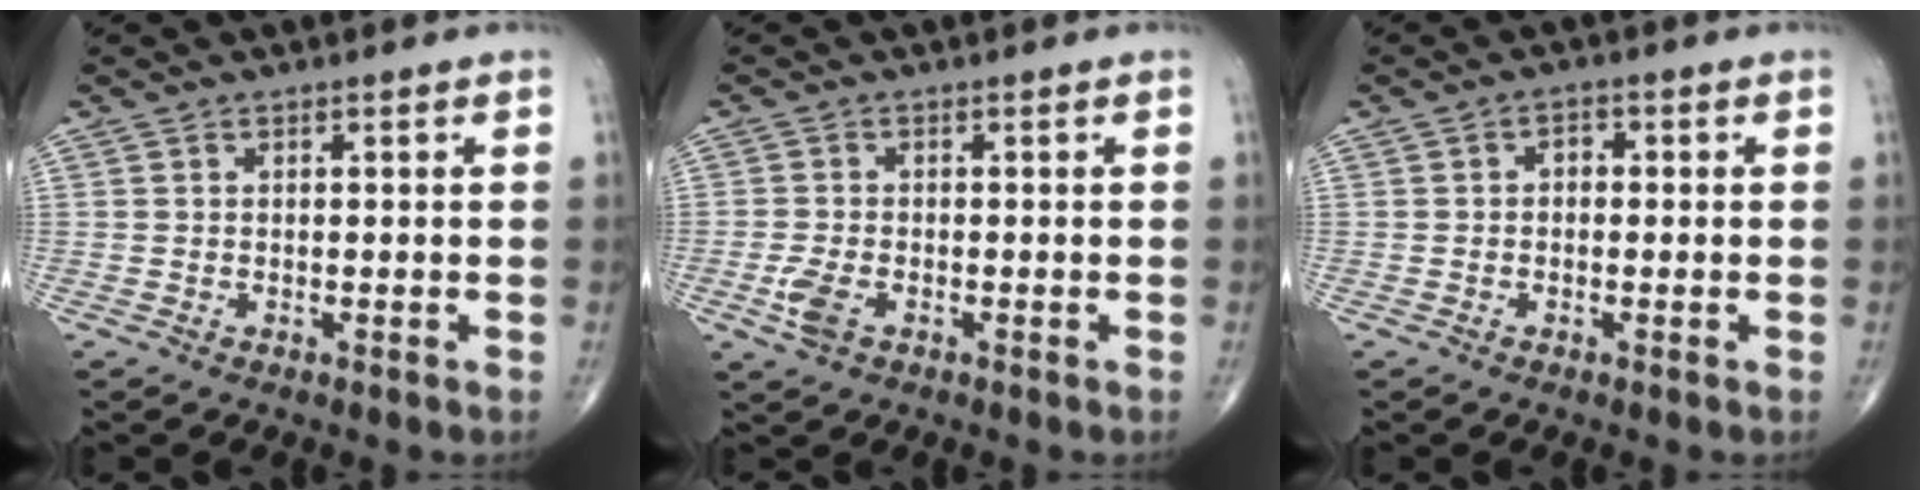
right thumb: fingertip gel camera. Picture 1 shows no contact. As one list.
[{"total": 3.5, "force": [-1.3, 1.9, 2.6], "torque": [-0.061, 0.001, -0.026]}, {"total": 2.0, "force": [0.0, 1.5, 1.4], "torque": [-0.010, 0.009, -0.006]}]